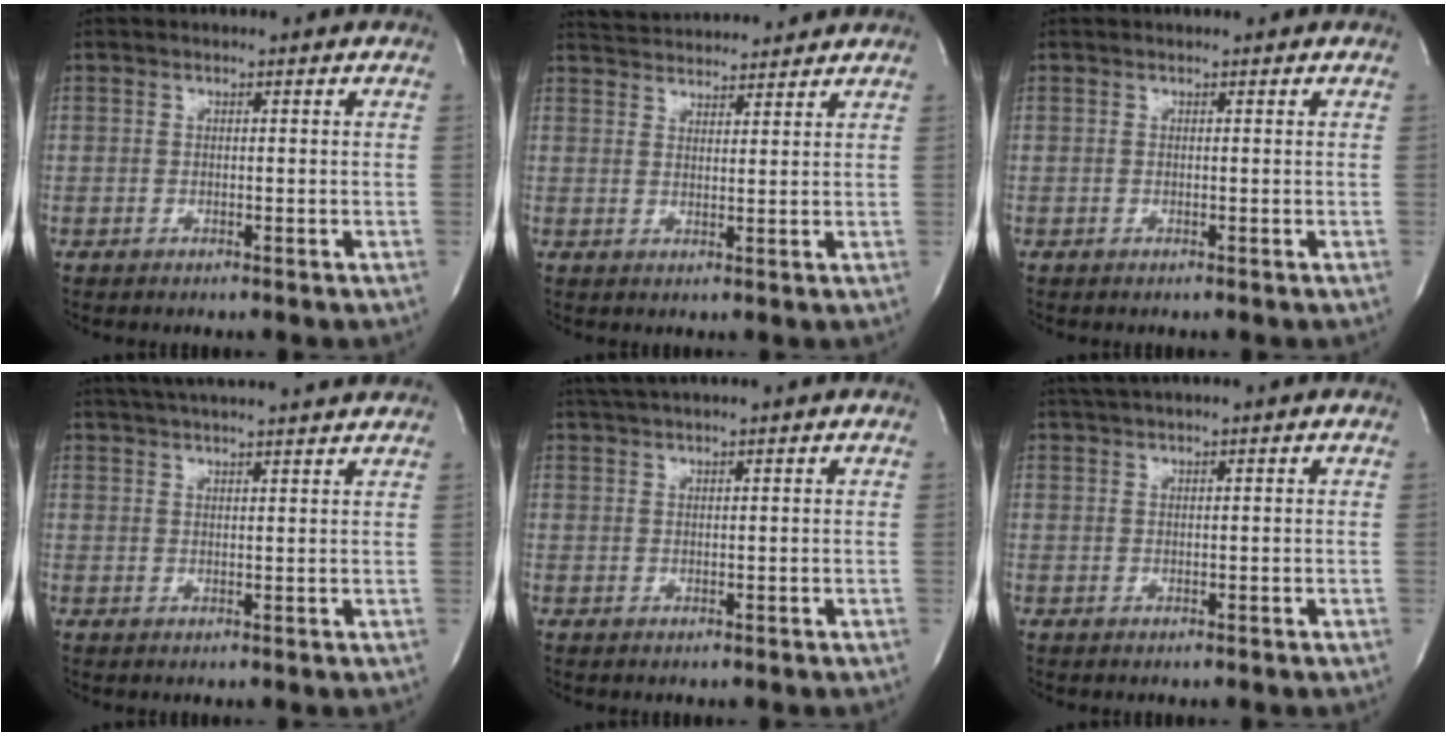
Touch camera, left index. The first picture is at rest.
{"total": 8.3, "force": [8.1, 0.7, 1.5], "torque": [-0.038, 0.020, 0.123]}
{"total": 0.0}
{"total": 15.0, "force": [13.5, 0.8, 6.5], "torque": [-0.113, 0.038, 0.187]}
{"total": 3.6, "force": [3.1, -0.5, 1.8], "torque": [-0.029, 0.025, 0.059]}
{"total": 2.7, "force": [2.2, -0.4, 1.5], "torque": [-0.028, 0.021, 0.045]}